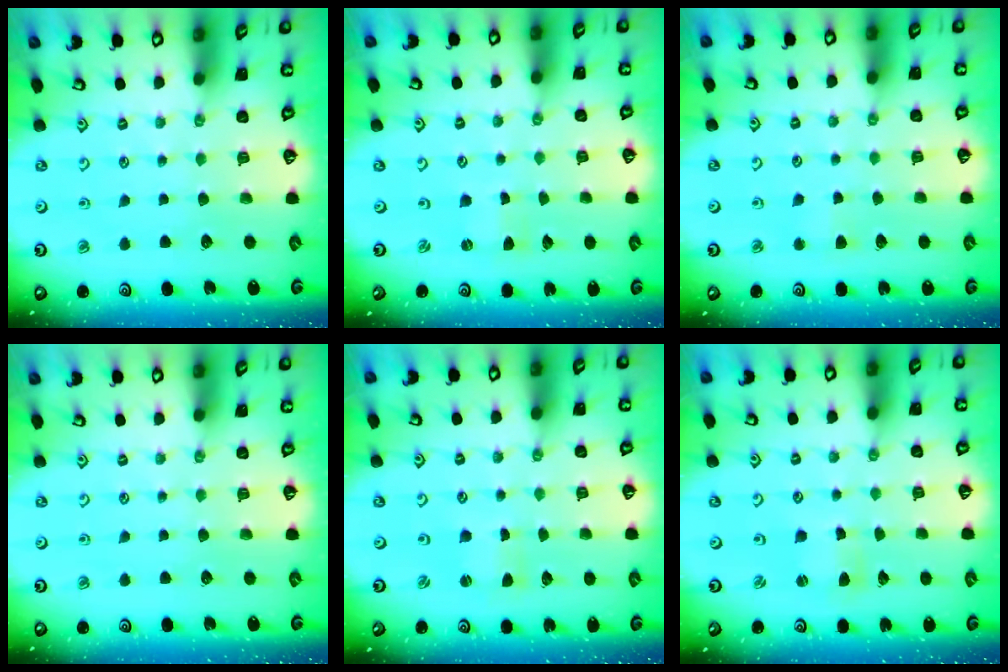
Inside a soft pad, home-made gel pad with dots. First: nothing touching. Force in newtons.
{"total": 0.0}
{"total": 2.6, "press": 2.5, "slide": 0.5}
{"total": 0.0}
{"total": 0.6, "press": 0.5, "slide": 0.2}
{"total": 1.6, "press": 1.6, "slide": 0.3}